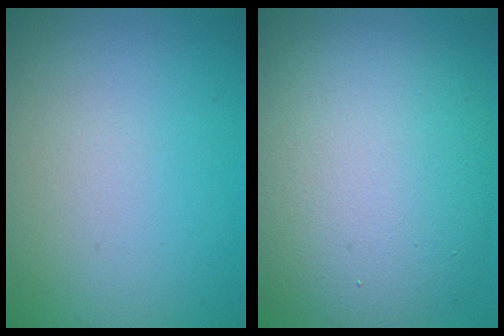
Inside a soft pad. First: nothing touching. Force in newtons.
{"total": 12.5, "press": 12.4, "slide": 0.9}